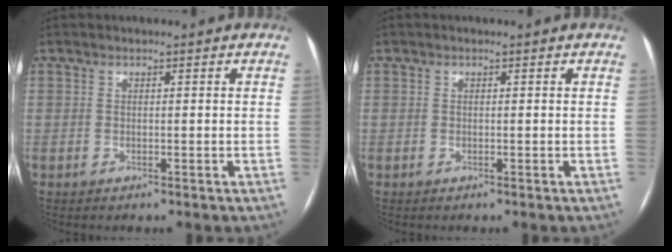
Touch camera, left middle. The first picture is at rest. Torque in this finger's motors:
{"motor_torque": [0.06, -0.03, -0.13, -0.08]}